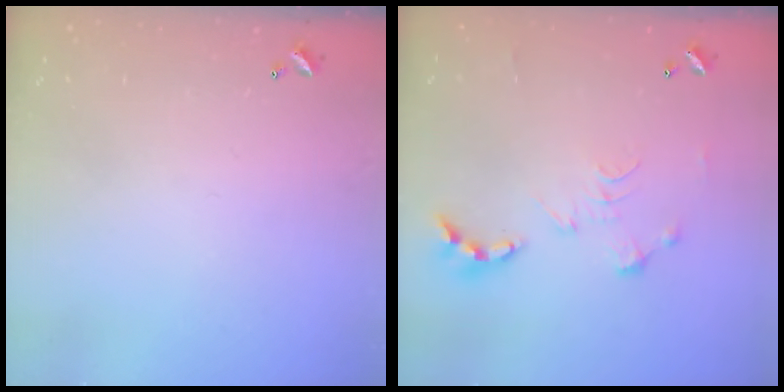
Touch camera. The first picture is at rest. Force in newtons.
{"total": 0.6, "press": 0.6, "slide": 0.1}